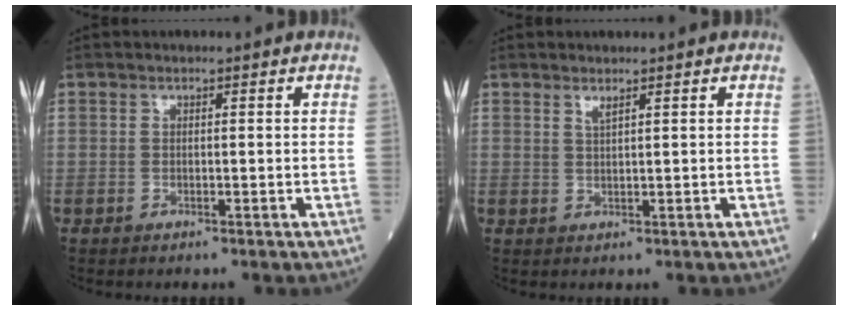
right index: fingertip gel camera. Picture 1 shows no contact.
{"total": 1.1, "force": [0.9, -0.1, 0.6], "torque": [-0.014, -0.005, 0.018]}